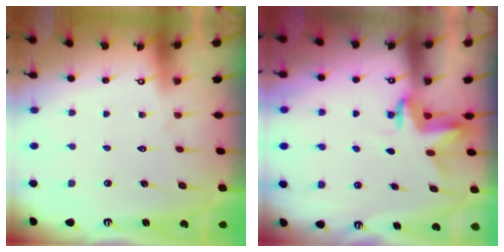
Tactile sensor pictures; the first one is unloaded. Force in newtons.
{"total": 3.5, "press": 3.5, "slide": 0.3}